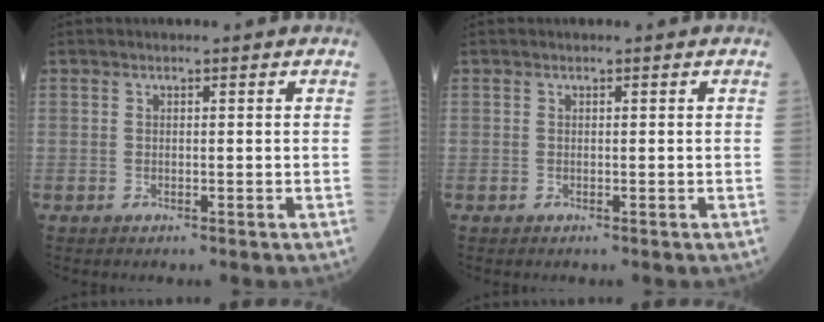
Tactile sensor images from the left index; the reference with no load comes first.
{"total": 0.0}